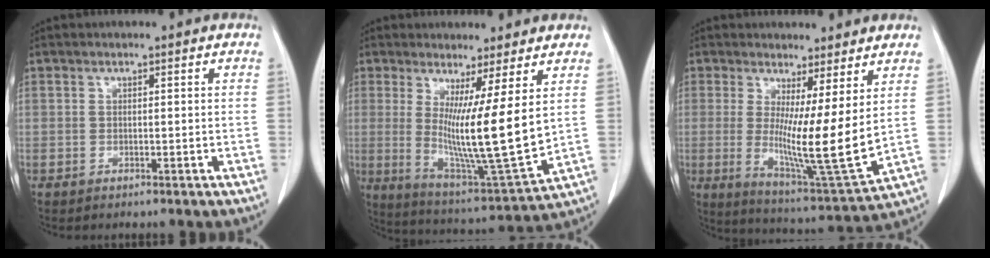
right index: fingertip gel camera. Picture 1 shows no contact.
{"total": 13.3, "force": [2.8, -0.5, 13.0], "torque": [-0.234, -0.048, 0.050]}
{"total": 11.8, "force": [1.7, -0.1, 11.6], "torque": [-0.203, -0.043, 0.034]}